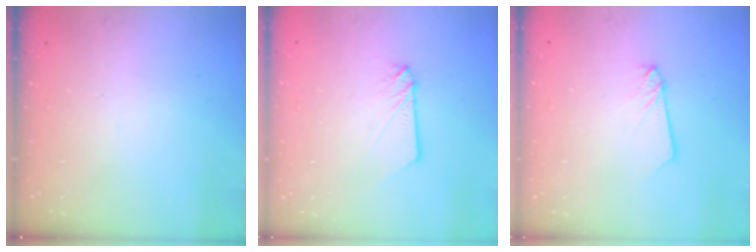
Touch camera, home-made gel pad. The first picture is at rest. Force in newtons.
{"total": 3.0, "press": 3.0, "slide": 0.2}
{"total": 2.2, "press": 2.2, "slide": 0.1}